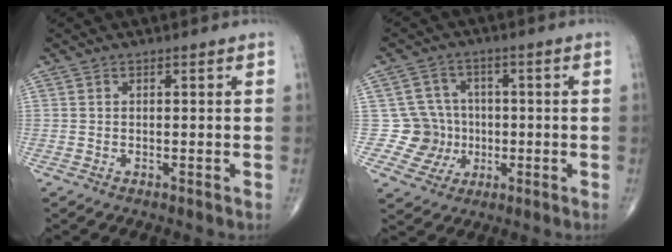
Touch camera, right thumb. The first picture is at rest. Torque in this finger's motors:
{"motor_torque": [0.17, 0.05, -0.21, -0.05, -0.02]}